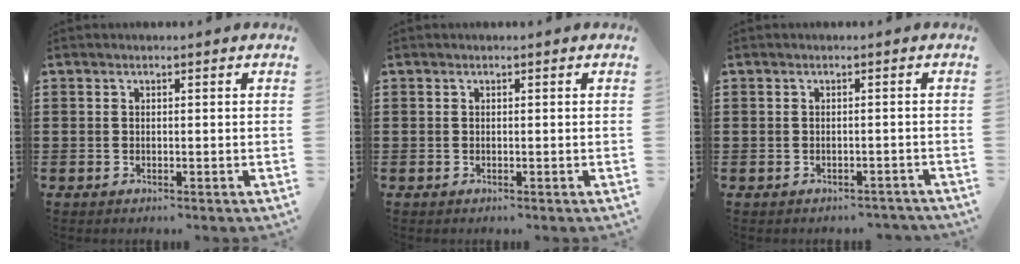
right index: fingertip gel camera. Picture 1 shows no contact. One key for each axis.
{"total": 0.0}
{"total": 1.4, "fx": -1.3, "fy": 0.5, "fz": 0.0, "tx": -0.005, "ty": 0.003, "tz": -0.029}